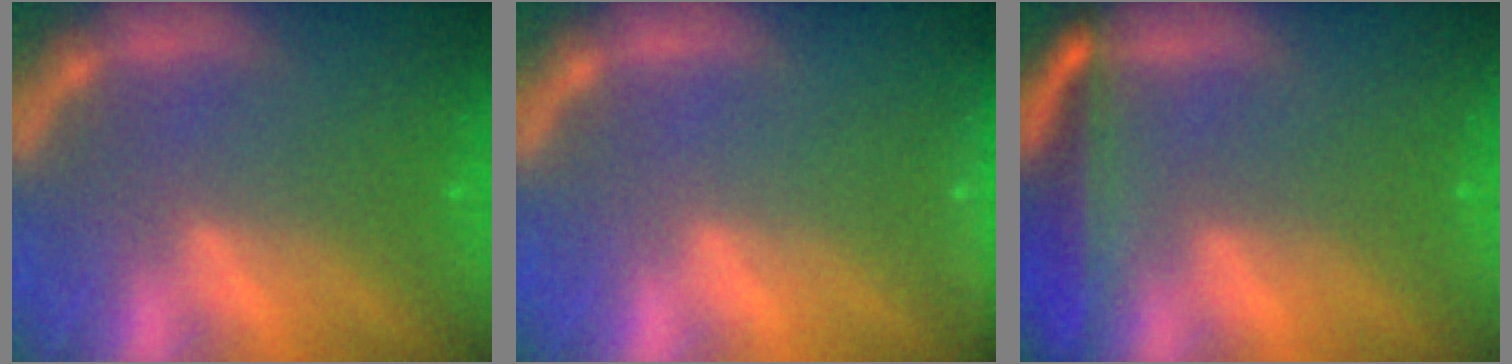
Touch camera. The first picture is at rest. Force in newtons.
{"total": 3.0}
{"total": 5.5}